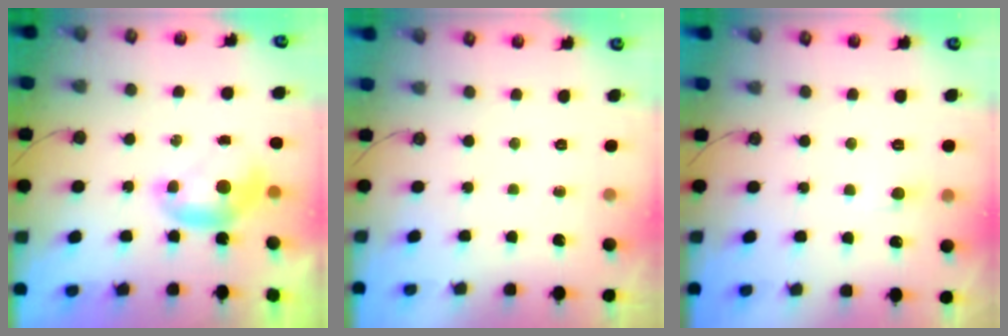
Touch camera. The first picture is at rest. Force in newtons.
{"total": 0.0}
{"total": 0.6, "press": 0.1, "slide": 0.6}